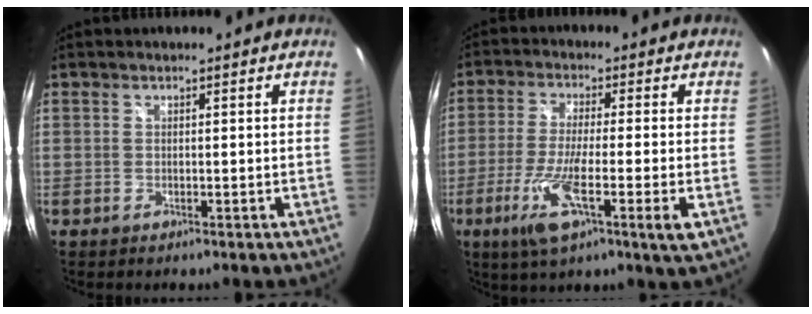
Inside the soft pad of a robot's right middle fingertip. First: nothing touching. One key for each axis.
{"total": 11.0, "fx": -3.5, "fy": 0.4, "fz": 10.4, "tx": -0.210, "ty": -0.021, "tz": -0.068}